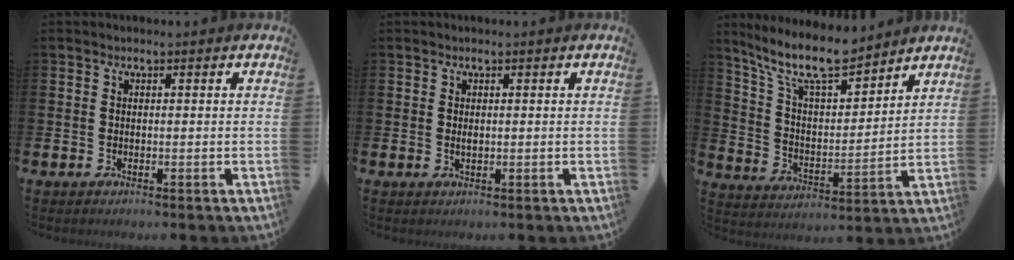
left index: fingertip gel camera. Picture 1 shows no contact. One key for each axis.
{"total": 0.6, "fx": 0.2, "fy": 0.3, "fz": 0.5, "tx": -0.005, "ty": -0.001, "tz": 0.002}
{"total": 11.3, "fx": 9.8, "fy": 2.4, "fz": 5.1, "tx": -0.126, "ty": -0.048, "tz": 0.176}